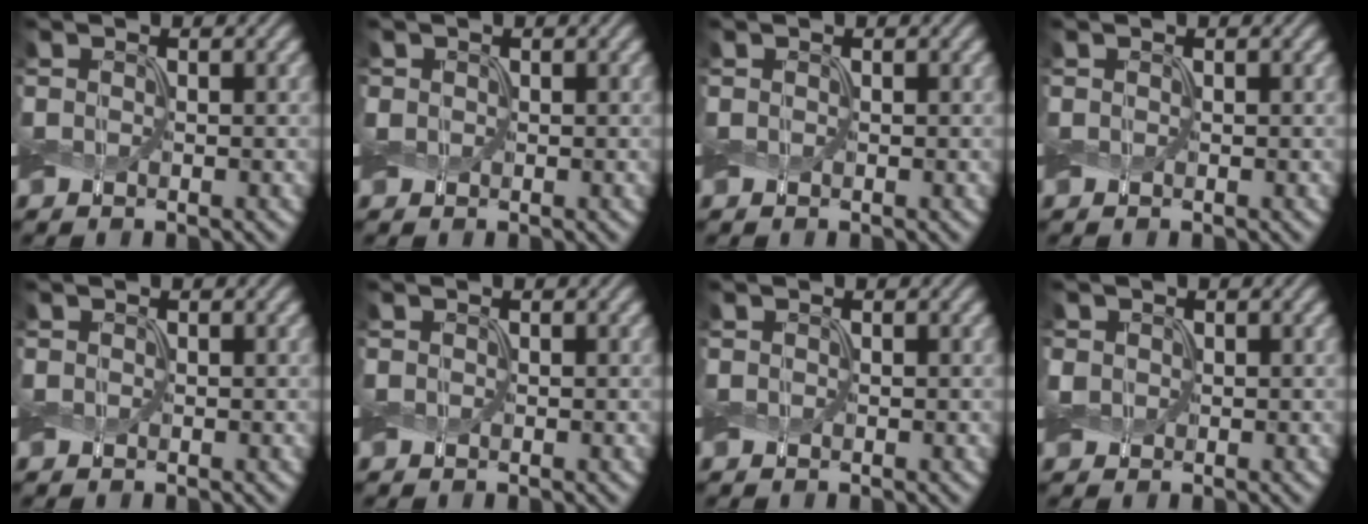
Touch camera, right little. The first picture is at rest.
{"total": 0.6, "force": [0.2, 0.6, 0.1], "torque": [0.000, 0.002, 0.002]}
{"total": 0.0}
{"total": 0.0}
{"total": 0.0}
{"total": 0.0}
{"total": 0.0}
{"total": 1.2, "force": [0.3, 1.1, 0.4], "torque": [-0.011, 0.003, 0.003]}